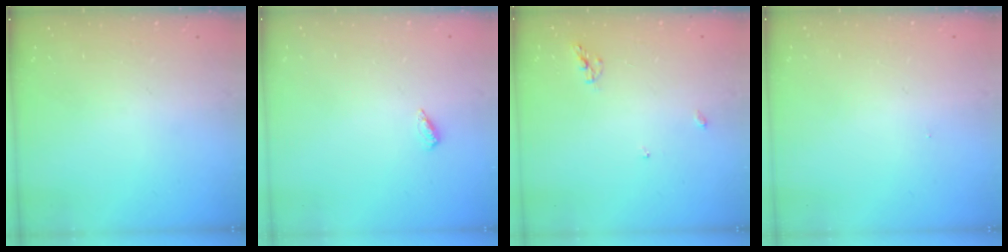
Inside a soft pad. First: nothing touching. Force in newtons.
{"total": 2.6, "press": 2.2, "slide": 1.3}
{"total": 5.4, "press": 5.4, "slide": 0.0}
{"total": 5.3, "press": 0.3, "slide": 5.2}